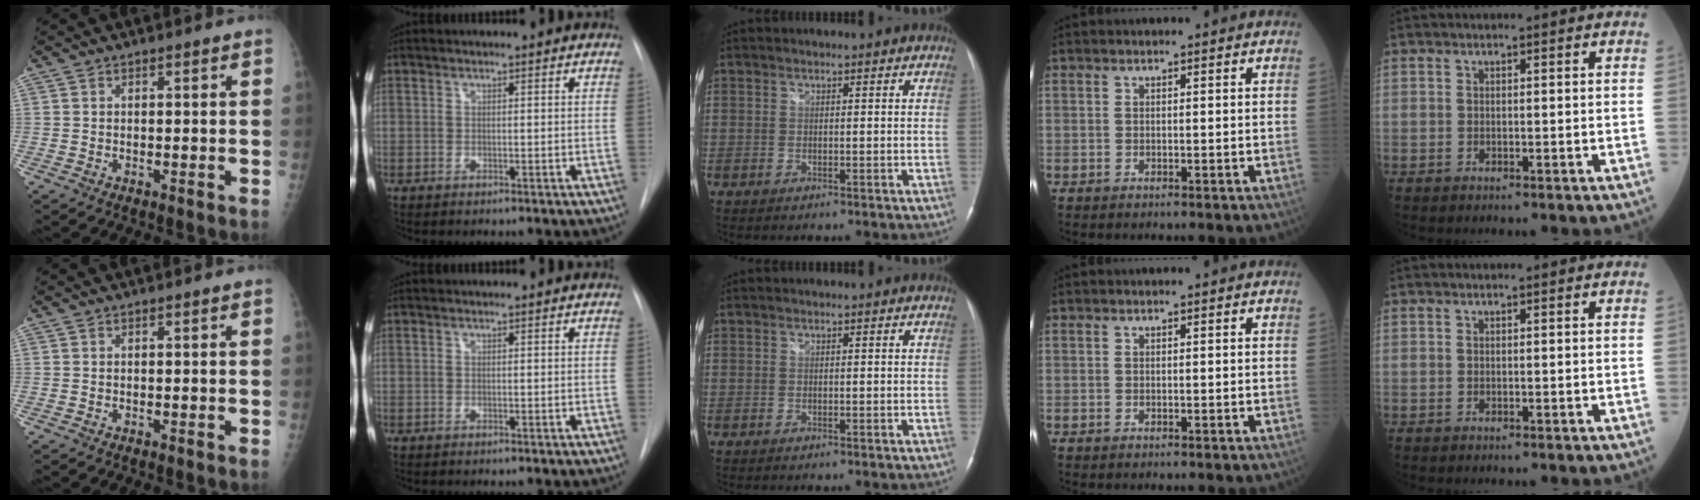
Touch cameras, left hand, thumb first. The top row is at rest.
{}